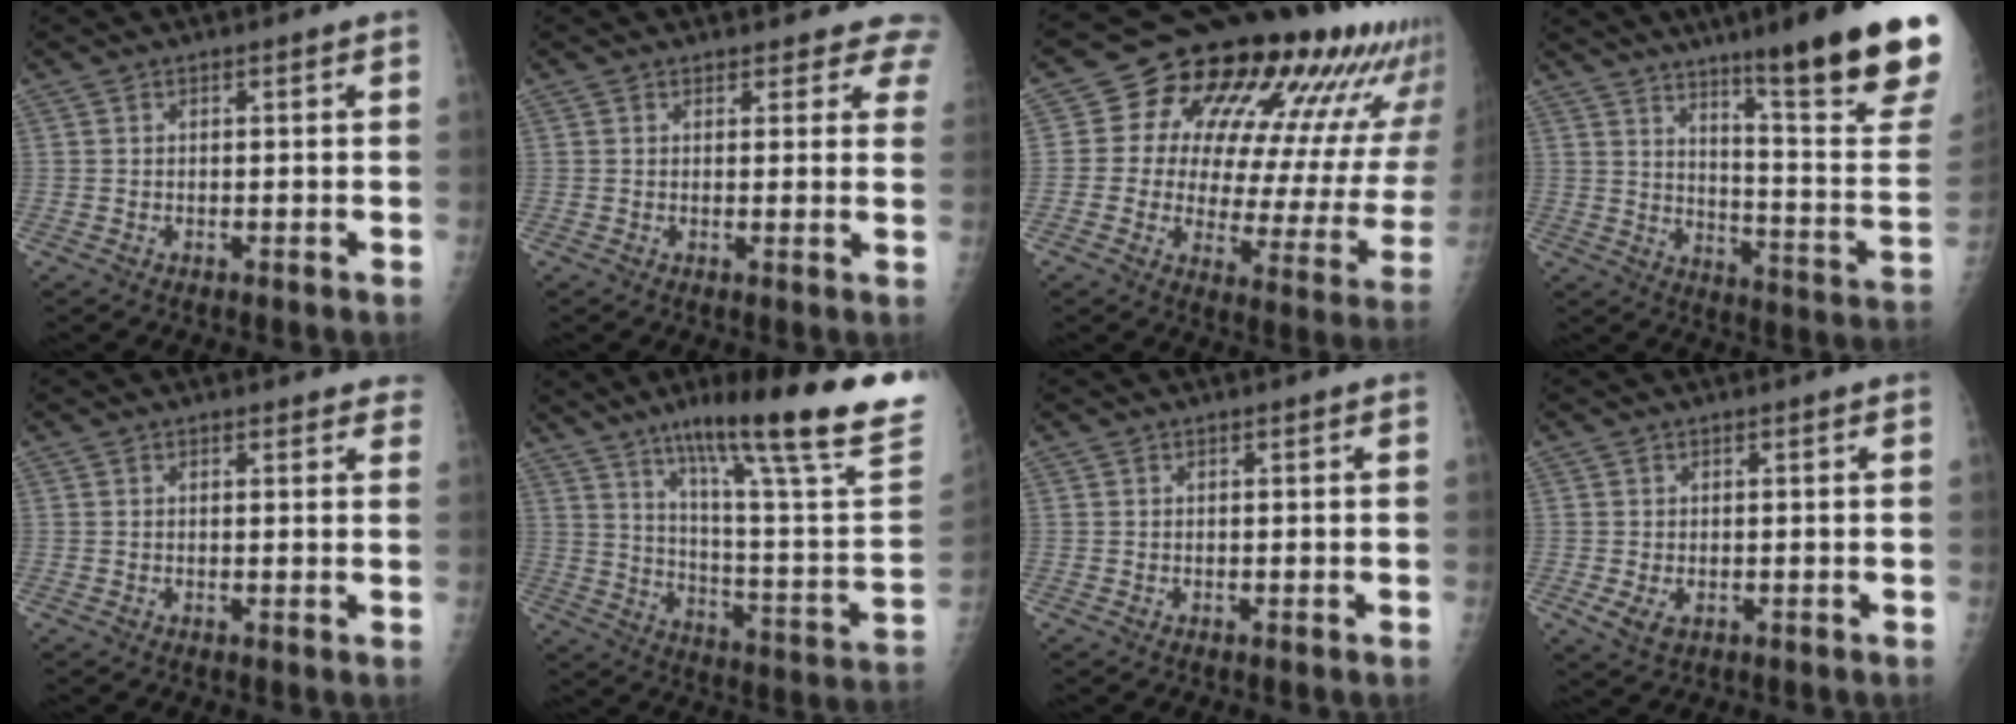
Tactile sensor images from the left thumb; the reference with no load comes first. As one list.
[{"total": 6.1, "force": [5.5, 2.6, 0.5], "torque": [0.045, -0.021, 0.035]}, {"total": 24.9, "force": [13.5, 11.5, 17.5], "torque": [-0.207, -0.027, 0.177]}, {"total": 24.2, "force": [15.5, 1.7, 18.5], "torque": [-0.230, -0.087, 0.223]}, {"total": 4.1, "force": [3.7, 1.3, 1.0], "torque": [0.014, -0.012, 0.027]}, {"total": 28.4, "force": [18.9, 2.7, 21.0], "torque": [-0.301, -0.078, 0.281]}, {"total": 0.0}, {"total": 3.0, "force": [-0.1, 1.7, 2.5], "torque": [-0.041, -0.004, 0.008]}]